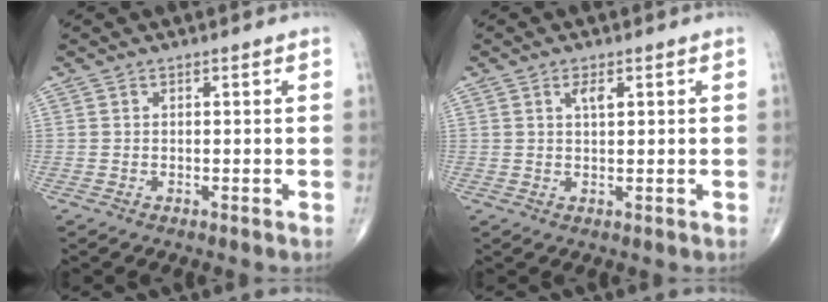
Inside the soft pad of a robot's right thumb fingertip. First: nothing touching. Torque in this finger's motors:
{"motor_torque": [0.89, 2.87, -0.10, -0.03, -0.01]}